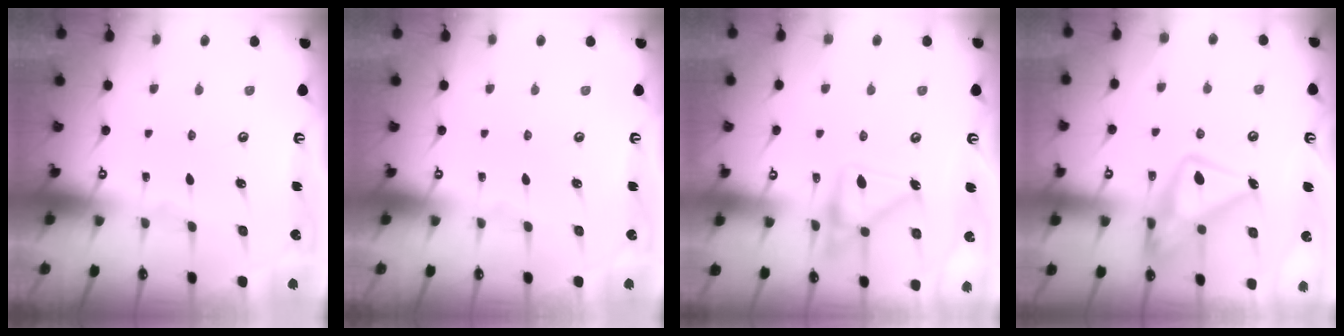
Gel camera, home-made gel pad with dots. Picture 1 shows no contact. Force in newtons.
{"total": 0.0}
{"total": 16.8, "press": 16.8, "slide": 1.0}
{"total": 16.4, "press": 16.3, "slide": 1.6}